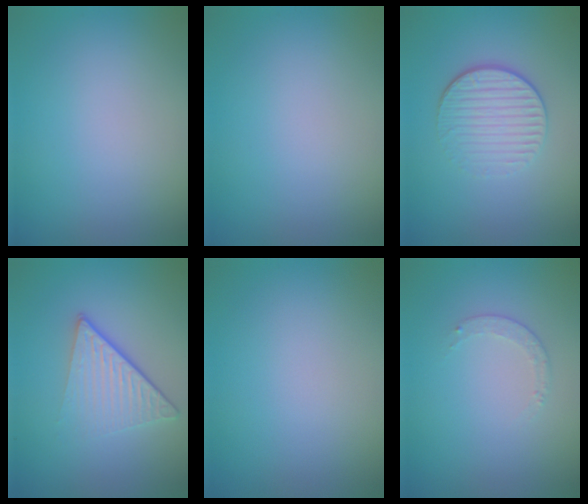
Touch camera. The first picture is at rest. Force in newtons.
{"total": 0.0}
{"total": 3.8, "press": 2.9, "slide": 2.5}
{"total": 4.8, "press": 3.0, "slide": 3.7}
{"total": 0.0}
{"total": 0.8, "press": 0.6, "slide": 0.6}